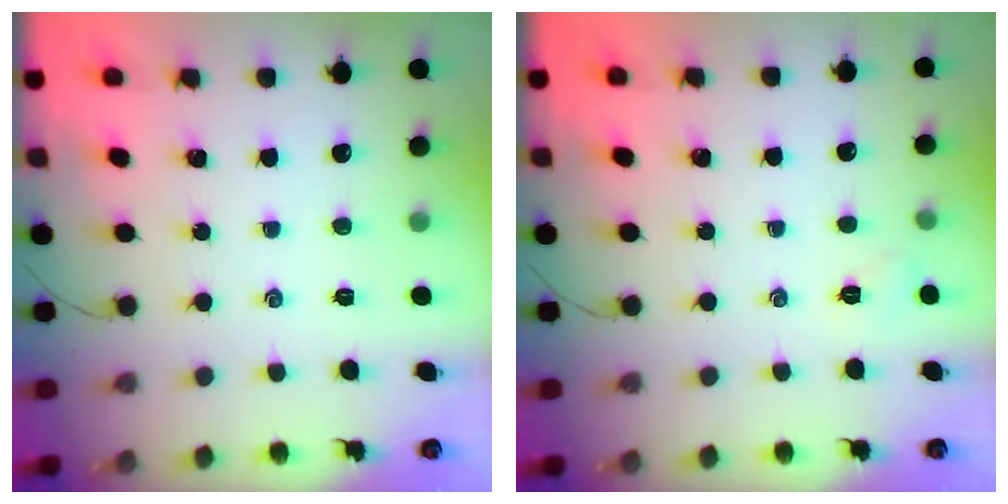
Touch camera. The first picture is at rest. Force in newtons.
{"total": 4.6, "press": 4.4, "slide": 1.3}